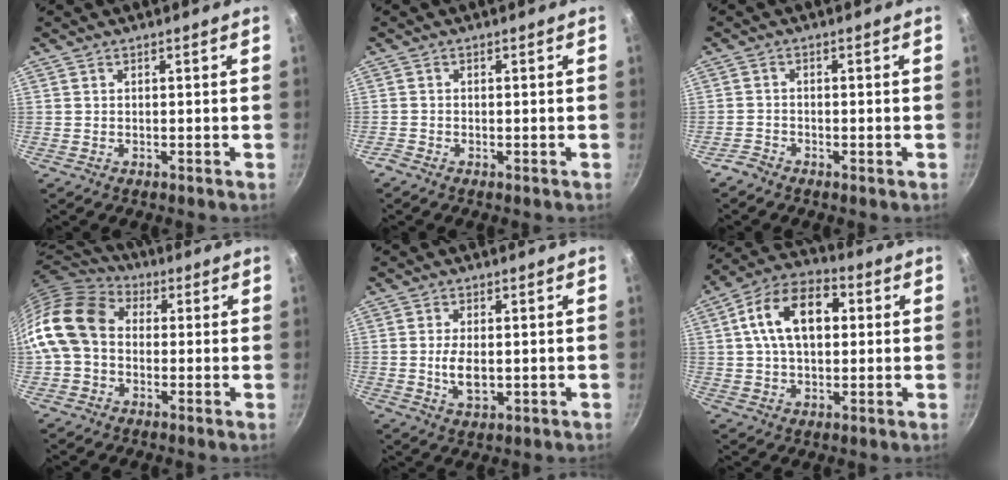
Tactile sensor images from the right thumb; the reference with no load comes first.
{"total": 0.8, "force": [-0.7, 0.3, 0.3], "torque": [-0.015, 0.003, -0.017]}
{"total": 1.9, "force": [-1.7, 0.7, 0.5], "torque": [-0.014, 0.010, -0.038]}
{"total": 15.3, "force": [0.1, 11.7, 9.8], "torque": [-0.176, 0.034, -0.018]}
{"total": 5.1, "force": [-0.3, 2.7, 4.3], "torque": [-0.085, -0.003, 0.000]}
{"total": 14.9, "force": [2.9, 9.2, 11.3], "torque": [-0.163, 0.023, 0.033]}